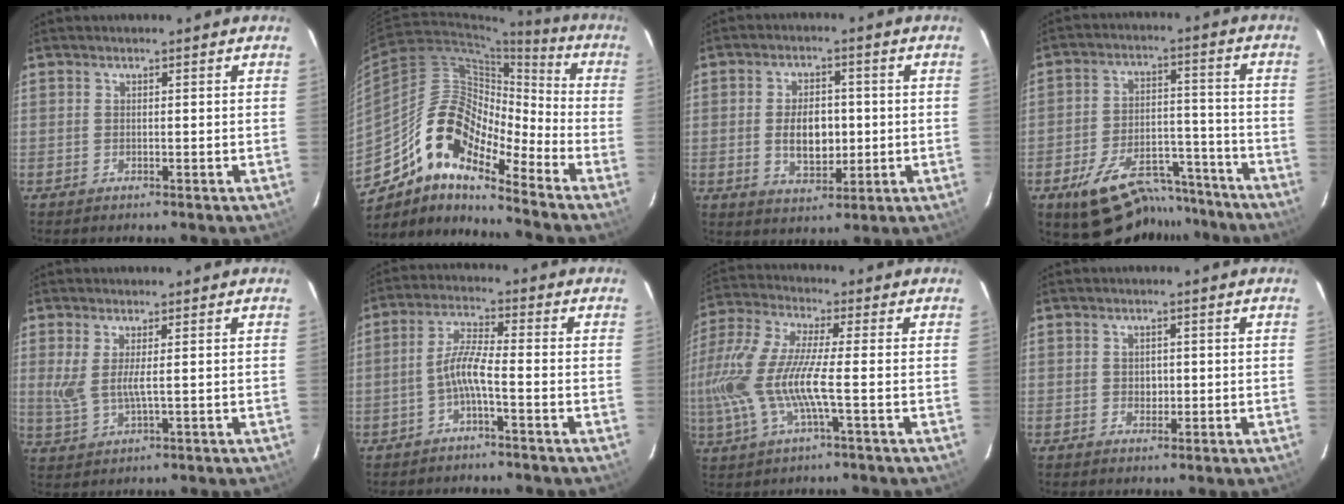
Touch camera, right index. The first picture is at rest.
{"total": 15.4, "force": [-10.8, 5.1, 9.7], "torque": [-0.158, 0.008, -0.218]}
{"total": 8.0, "force": [-0.6, 4.7, 6.4], "torque": [-0.119, 0.004, -0.002]}
{"total": 18.1, "force": [-14.3, 8.2, 7.5], "torque": [-0.144, 0.033, -0.192]}
{"total": 4.3, "force": [0.6, 0.8, 4.2], "torque": [-0.087, -0.011, 0.017]}
{"total": 4.8, "force": [-2.2, 0.2, 4.2], "torque": [-0.096, 0.013, -0.044]}
{"total": 14.3, "force": [-2.7, 2.0, 13.9], "torque": [-0.279, -0.009, -0.054]}
{"total": 1.8, "force": [-0.1, 1.7, 0.6], "torque": [-0.007, 0.003, 0.000]}